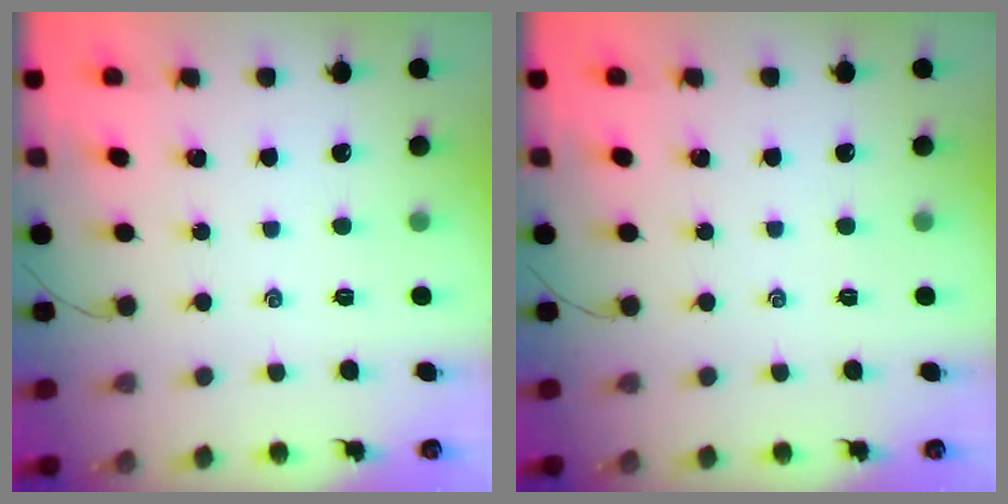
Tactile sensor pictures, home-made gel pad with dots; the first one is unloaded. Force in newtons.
{"total": 1.1, "press": 0.9, "slide": 0.5}